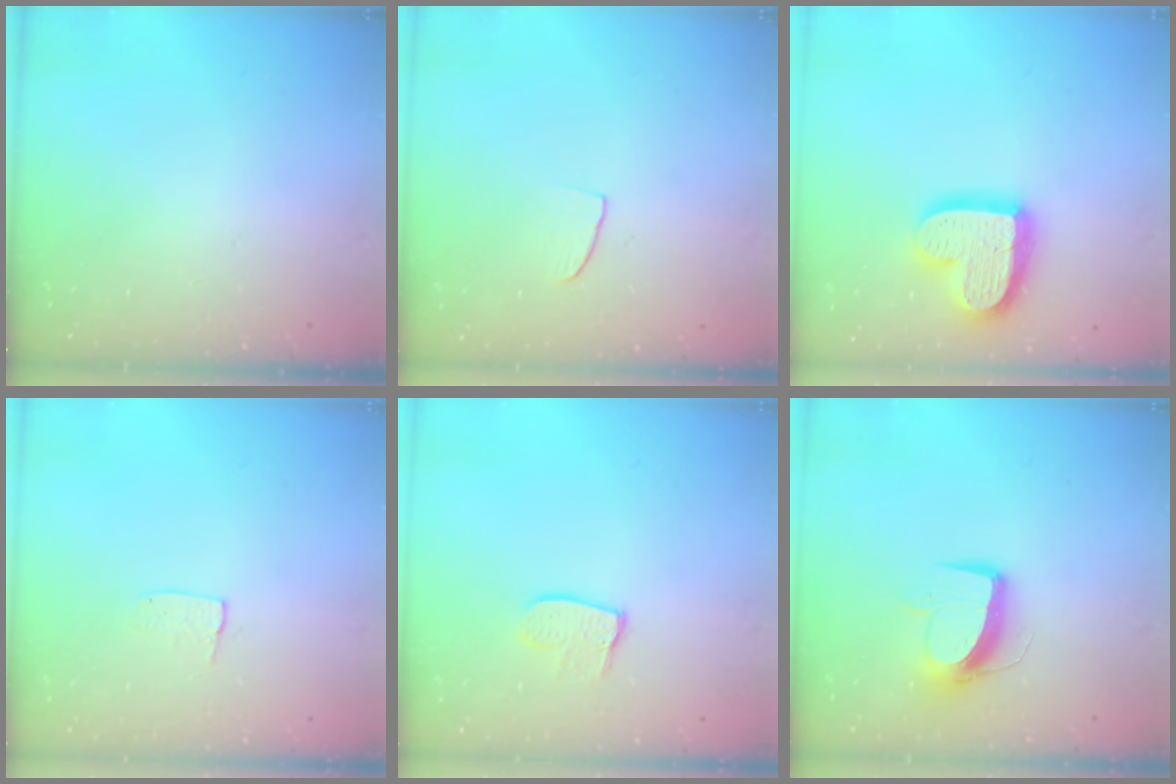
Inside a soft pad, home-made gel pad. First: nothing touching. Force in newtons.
{"total": 5.9, "press": 5.9, "slide": 0.4}
{"total": 17.7, "press": 17.7, "slide": 1.5}
{"total": 3.8, "press": 3.8, "slide": 0.2}
{"total": 8.5, "press": 8.5, "slide": 0.7}
{"total": 9.8, "press": 9.8, "slide": 0.5}